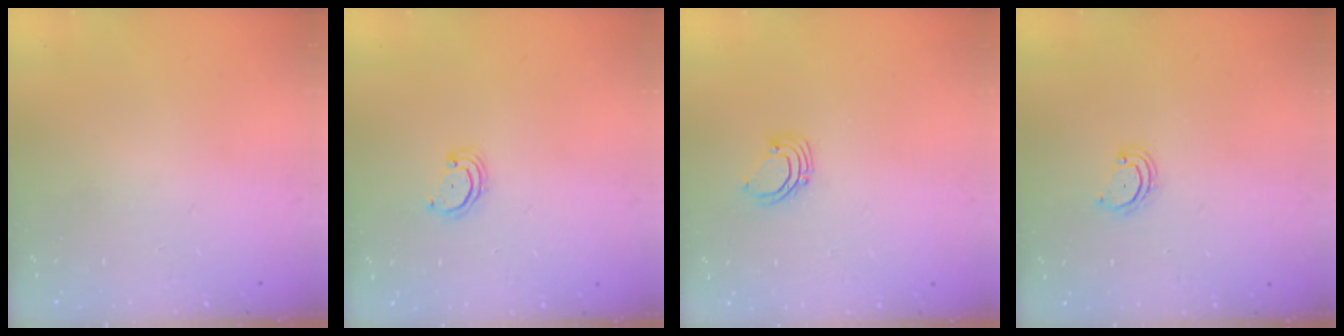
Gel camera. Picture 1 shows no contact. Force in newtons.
{"total": 2.3, "press": 2.2, "slide": 0.2}
{"total": 2.9, "press": 2.9, "slide": 0.3}
{"total": 2.8, "press": 2.8, "slide": 0.2}